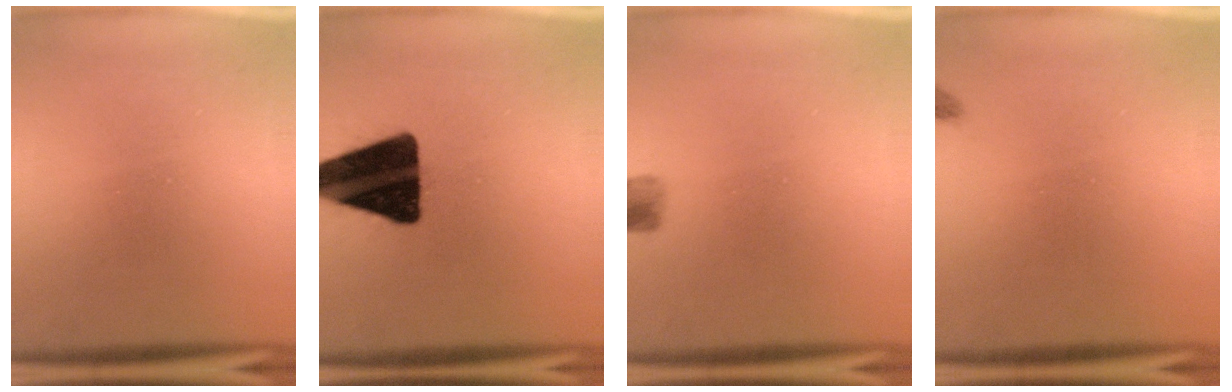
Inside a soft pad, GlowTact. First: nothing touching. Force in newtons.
{"total": 19.3}
{"total": 2.4}
{"total": 1.1}